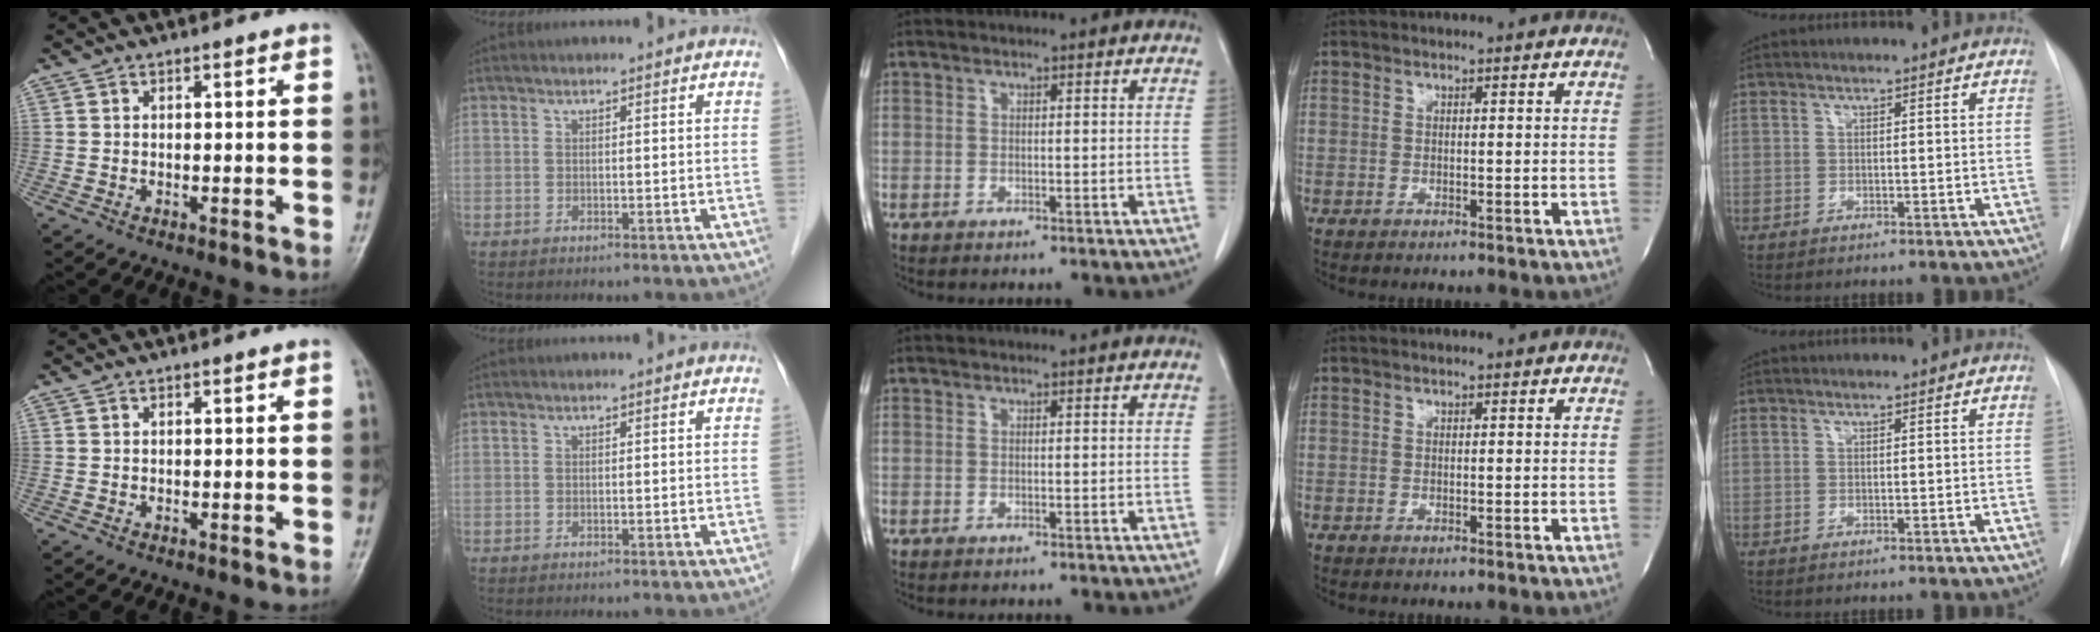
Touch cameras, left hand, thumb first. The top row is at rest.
{}